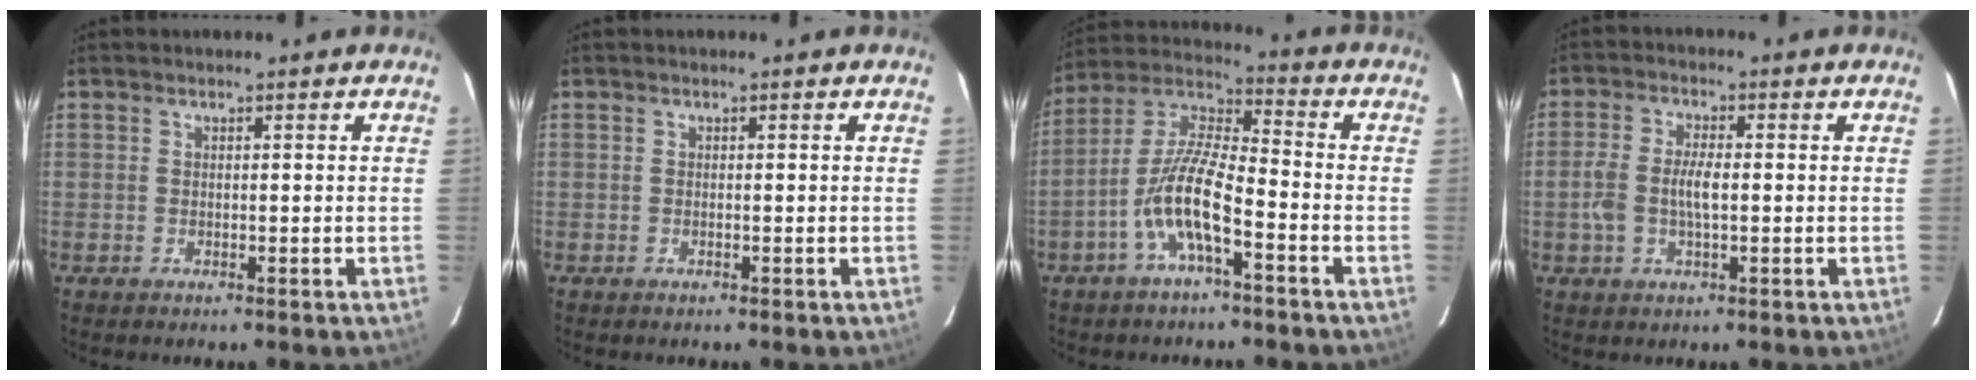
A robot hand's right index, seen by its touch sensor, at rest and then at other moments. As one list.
[{"total": 0.0}, {"total": 11.0, "force": [-5.0, 2.6, 9.5], "torque": [-0.201, 0.004, -0.100]}, {"total": 5.8, "force": [-0.6, 2.4, 5.2], "torque": [-0.107, 0.005, -0.013]}]